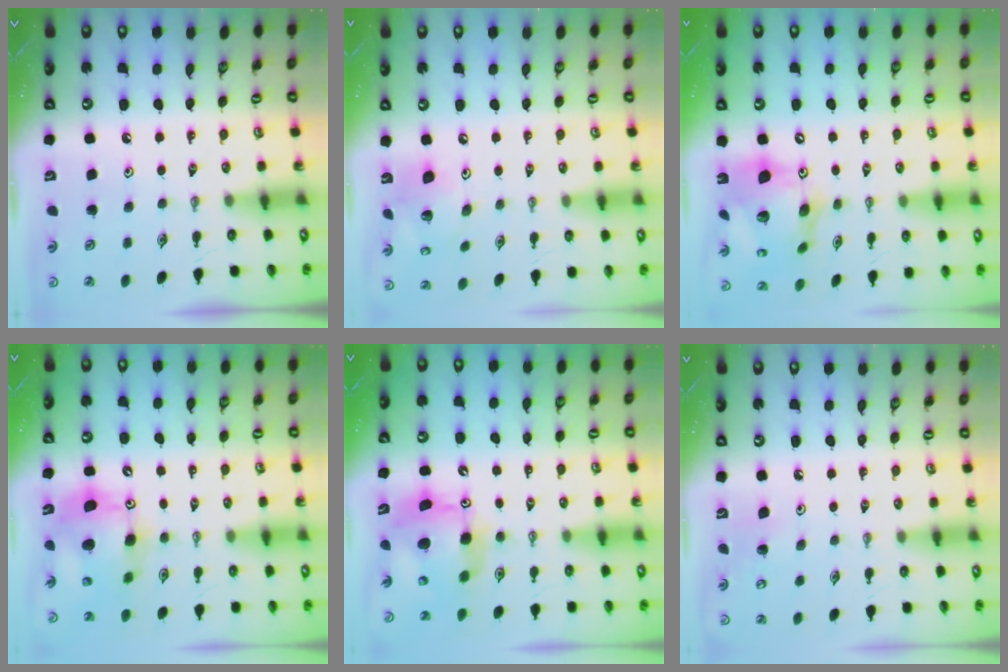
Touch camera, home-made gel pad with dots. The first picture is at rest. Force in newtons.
{"total": 11.7, "press": 11.5, "slide": 2.2}
{"total": 18.8, "press": 18.7, "slide": 2.1}
{"total": 13.7, "press": 13.5, "slide": 2.3}
{"total": 11.2, "press": 11.2, "slide": 1.2}
{"total": 5.6, "press": 5.5, "slide": 0.7}